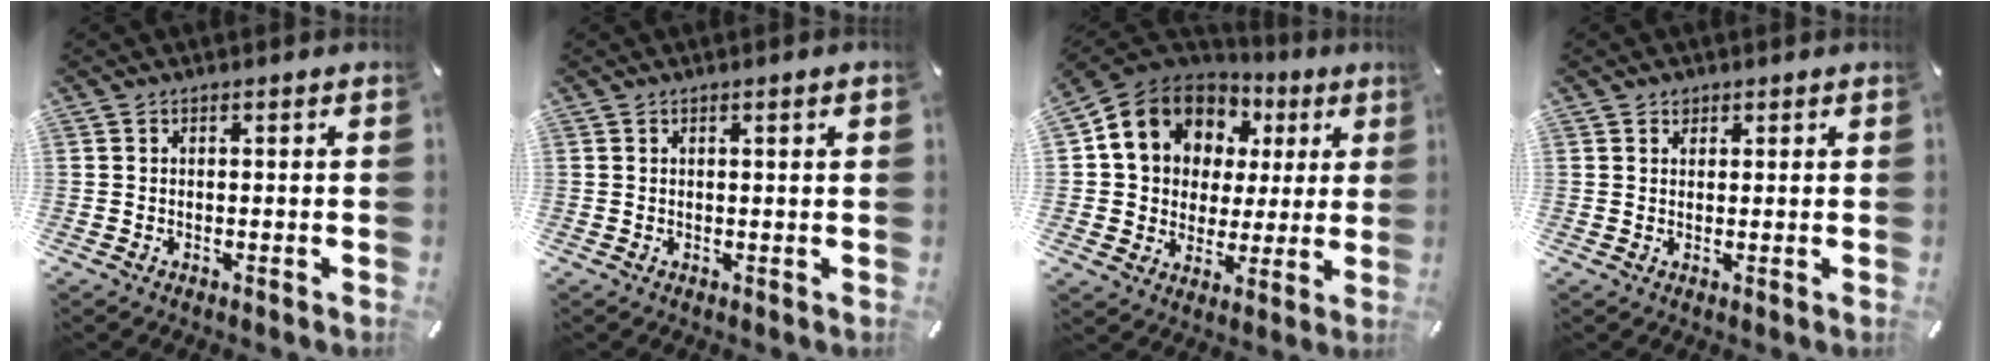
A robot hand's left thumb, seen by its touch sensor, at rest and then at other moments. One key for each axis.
{"total": 1.2, "fx": 0.4, "fy": 0.0, "fz": 1.2, "tx": -0.021, "ty": 0.000, "tz": 0.006}
{"total": 12.6, "fx": 5.4, "fy": 10.9, "fz": 3.4, "tx": -0.076, "ty": -0.030, "tz": 0.105}
{"total": 1.5, "fx": 0.9, "fy": 1.2, "fz": 0.2, "tx": 0.004, "ty": -0.001, "tz": 0.015}